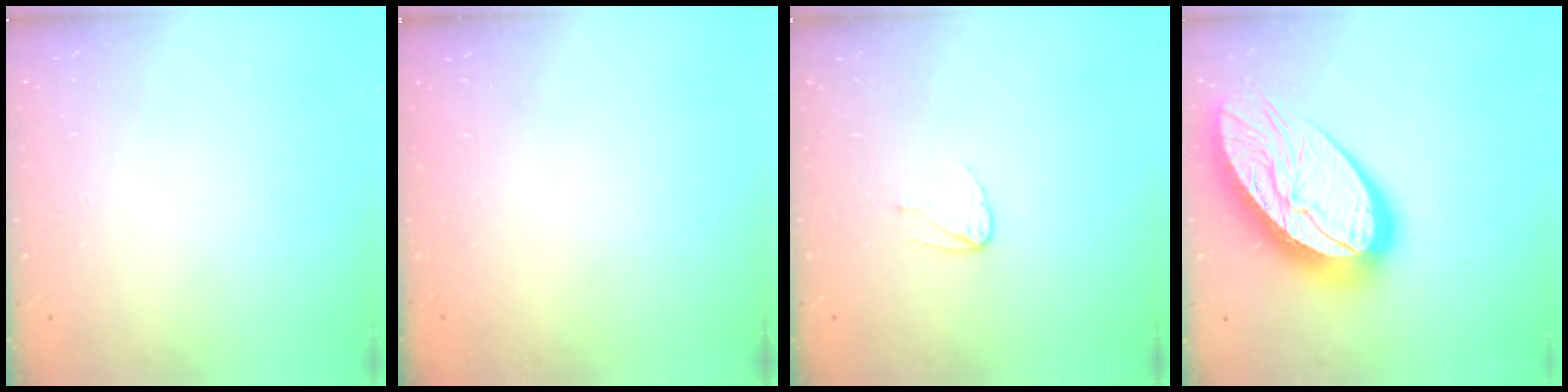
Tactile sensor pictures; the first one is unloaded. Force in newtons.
{"total": 0.0}
{"total": 3.6, "press": 3.6, "slide": 0.3}
{"total": 24.2, "press": 24.1, "slide": 2.4}